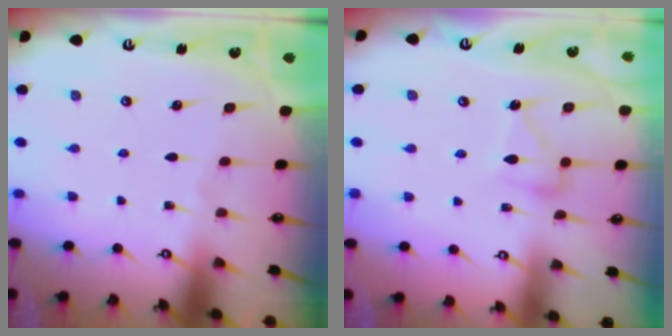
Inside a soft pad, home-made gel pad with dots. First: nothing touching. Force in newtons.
{"total": 10.3, "press": 10.3, "slide": 0.6}